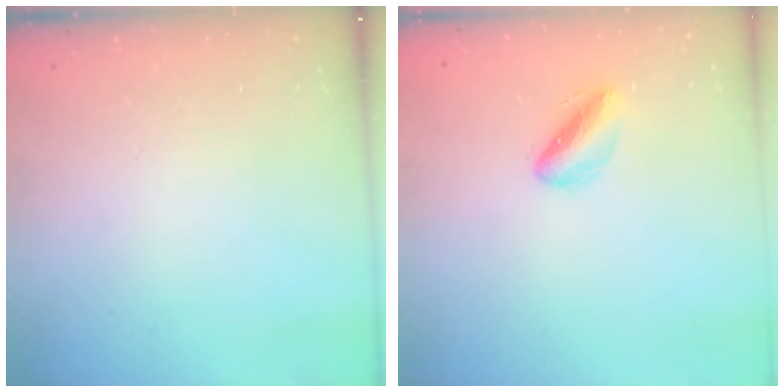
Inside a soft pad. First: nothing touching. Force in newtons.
{"total": 4.6, "press": 4.4, "slide": 1.4}